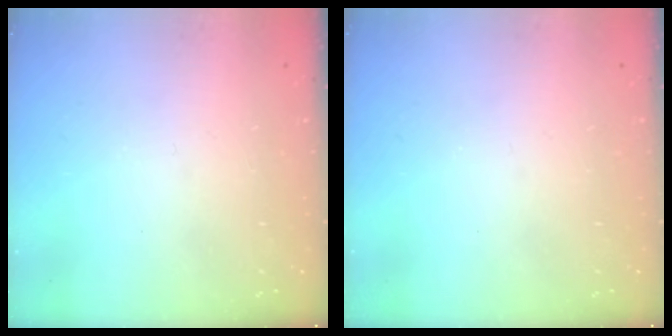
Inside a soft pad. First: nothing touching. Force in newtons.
{"total": 0.0}